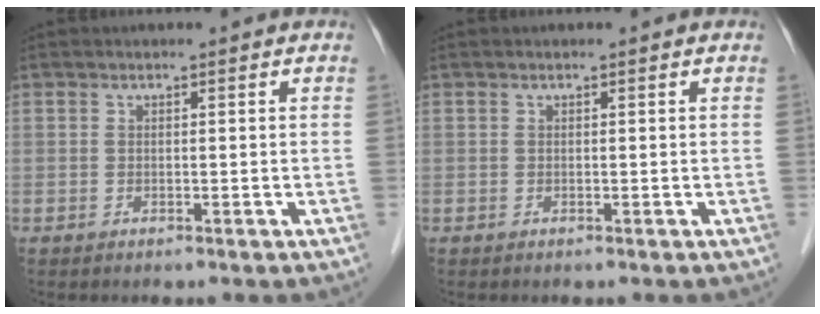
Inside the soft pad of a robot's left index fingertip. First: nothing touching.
{"total": 0.0}